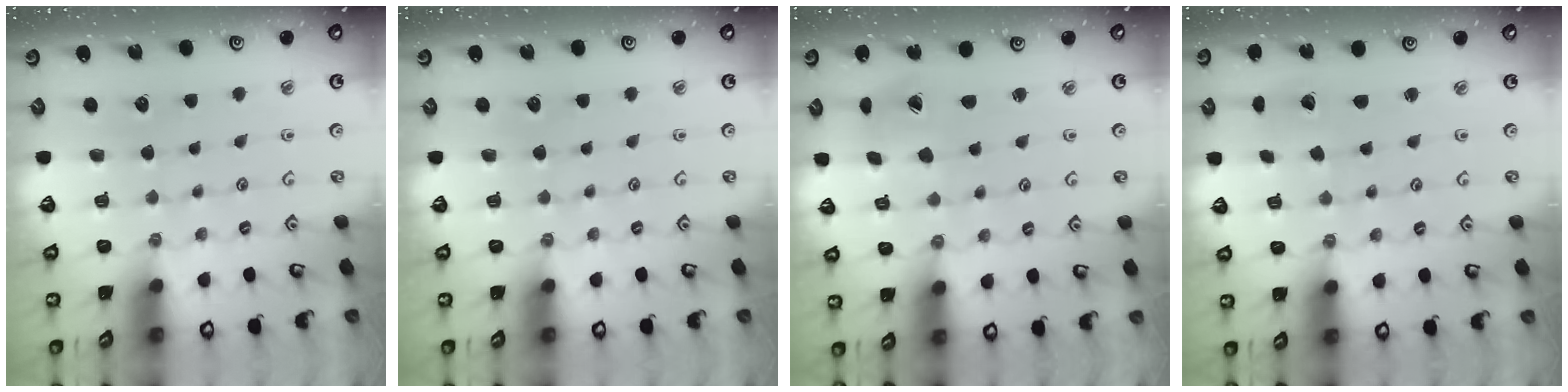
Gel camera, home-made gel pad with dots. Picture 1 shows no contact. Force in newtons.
{"total": 0.0}
{"total": 4.0, "press": 4.0, "slide": 0.5}
{"total": 2.0, "press": 2.0, "slide": 0.1}